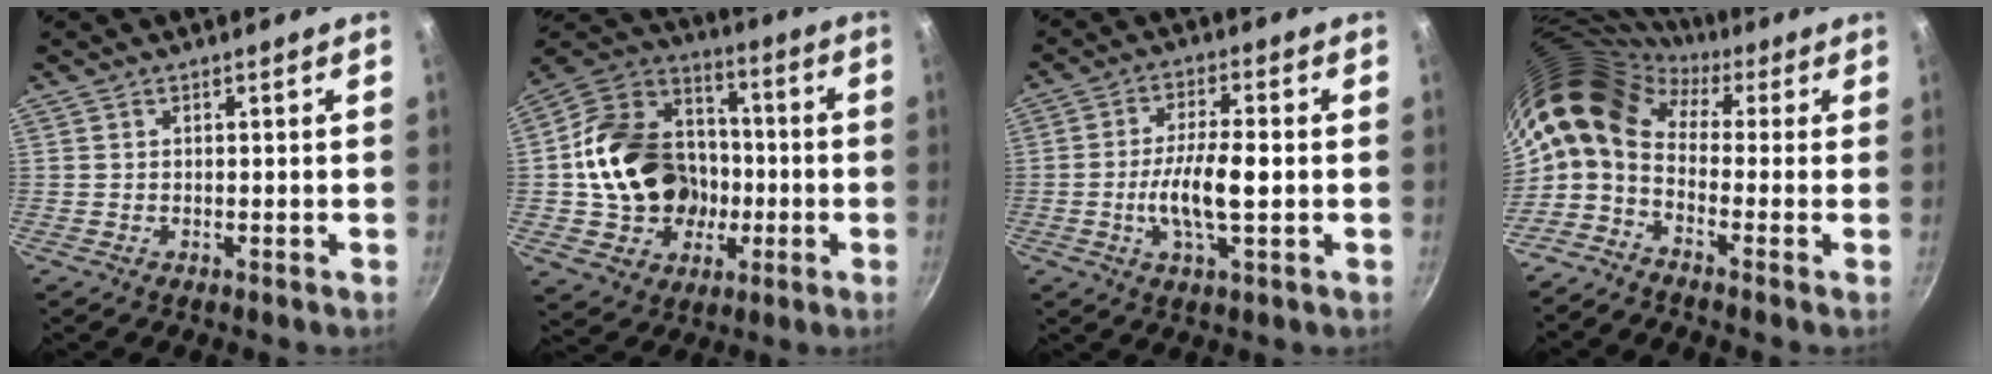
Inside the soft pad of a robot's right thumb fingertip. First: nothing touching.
{"total": 21.4, "force": [-2.1, 17.9, 11.6], "torque": [-0.171, 0.047, -0.029]}
{"total": 9.5, "force": [-1.2, 2.9, 9.0], "torque": [-0.170, 0.013, -0.027]}
{"total": 12.7, "force": [1.8, 8.0, 9.6], "torque": [-0.178, 0.023, 0.010]}